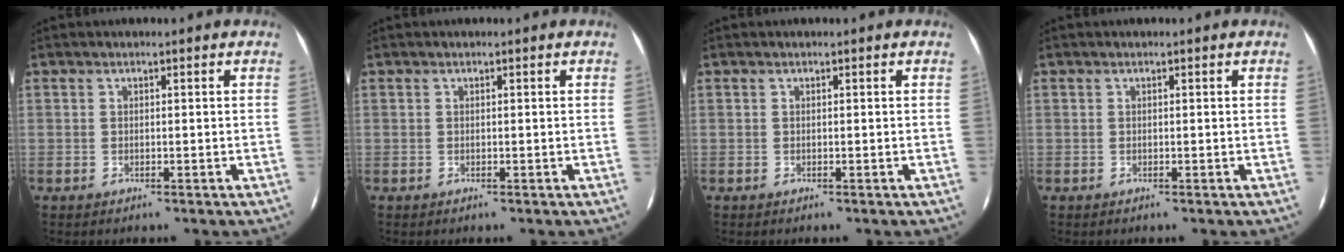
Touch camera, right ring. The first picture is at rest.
{"total": 0.0}
{"total": 0.0}
{"total": 0.0}